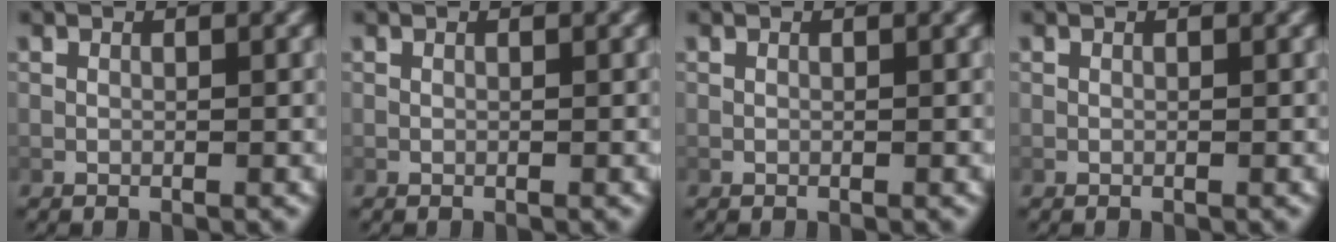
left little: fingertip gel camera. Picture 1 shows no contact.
{"total": 0.0}
{"total": 0.0}
{"total": 0.0}